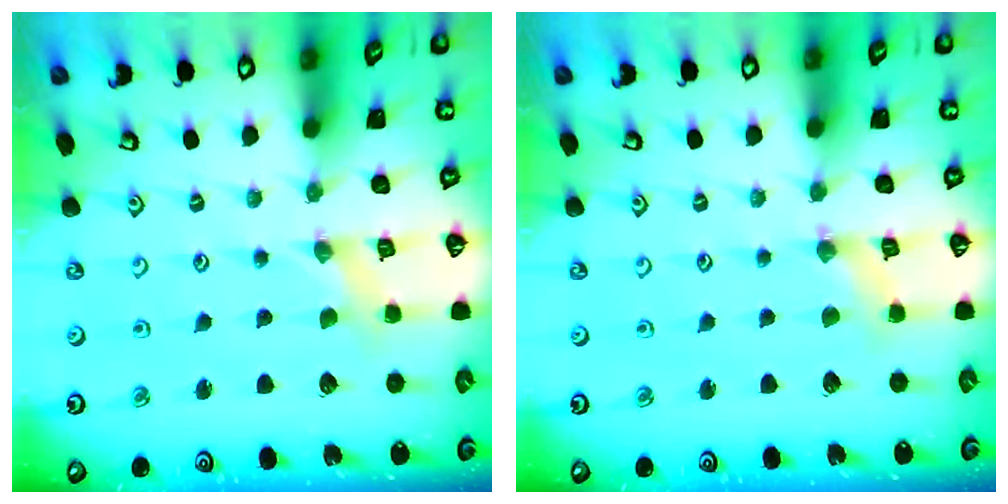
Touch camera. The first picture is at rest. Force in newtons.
{"total": 1.0, "press": 1.0, "slide": 0.3}